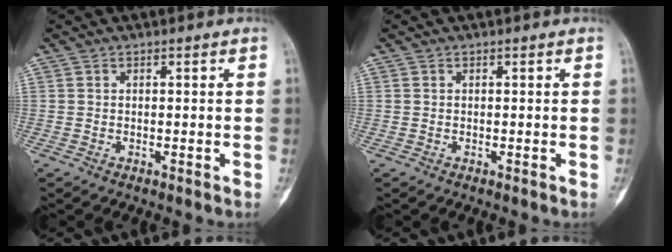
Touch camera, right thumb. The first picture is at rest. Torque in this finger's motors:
{"motor_torque": [-0.04, 0.07, -0.06, -0.03, 0.02]}